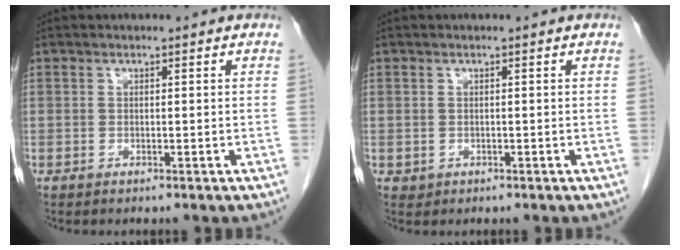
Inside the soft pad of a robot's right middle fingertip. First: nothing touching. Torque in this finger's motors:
{"motor_torque": [-0.10, -0.04, 0.01, 0.01]}